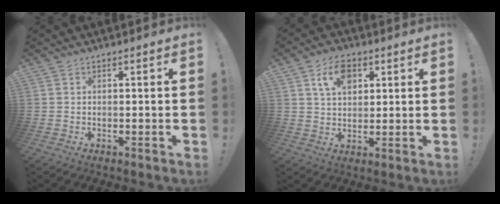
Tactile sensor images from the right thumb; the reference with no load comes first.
{"total": 9.1, "force": [4.1, 6.0, 5.5], "torque": [-0.095, 0.003, 0.078]}